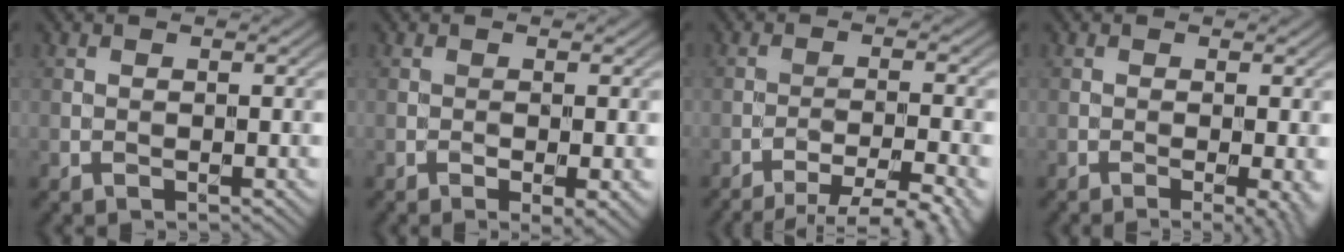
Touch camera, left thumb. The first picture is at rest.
{"total": 2.3, "force": [-0.8, 0.5, 2.1], "torque": [-0.040, -0.007, -0.011]}
{"total": 7.9, "force": [-6.2, 1.2, 4.7], "torque": [-0.070, 0.001, -0.079]}
{"total": 3.5, "force": [-1.0, 0.6, 3.3], "torque": [-0.050, -0.008, -0.013]}